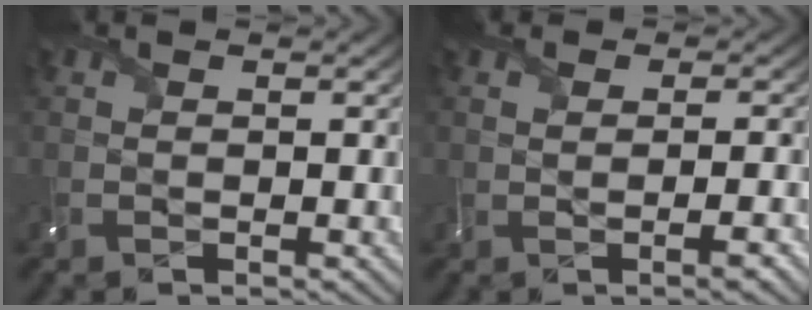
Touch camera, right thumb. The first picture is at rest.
{"total": 2.1, "force": [0.0, 0.7, 2.0], "torque": [-0.022, 0.012, -0.018]}